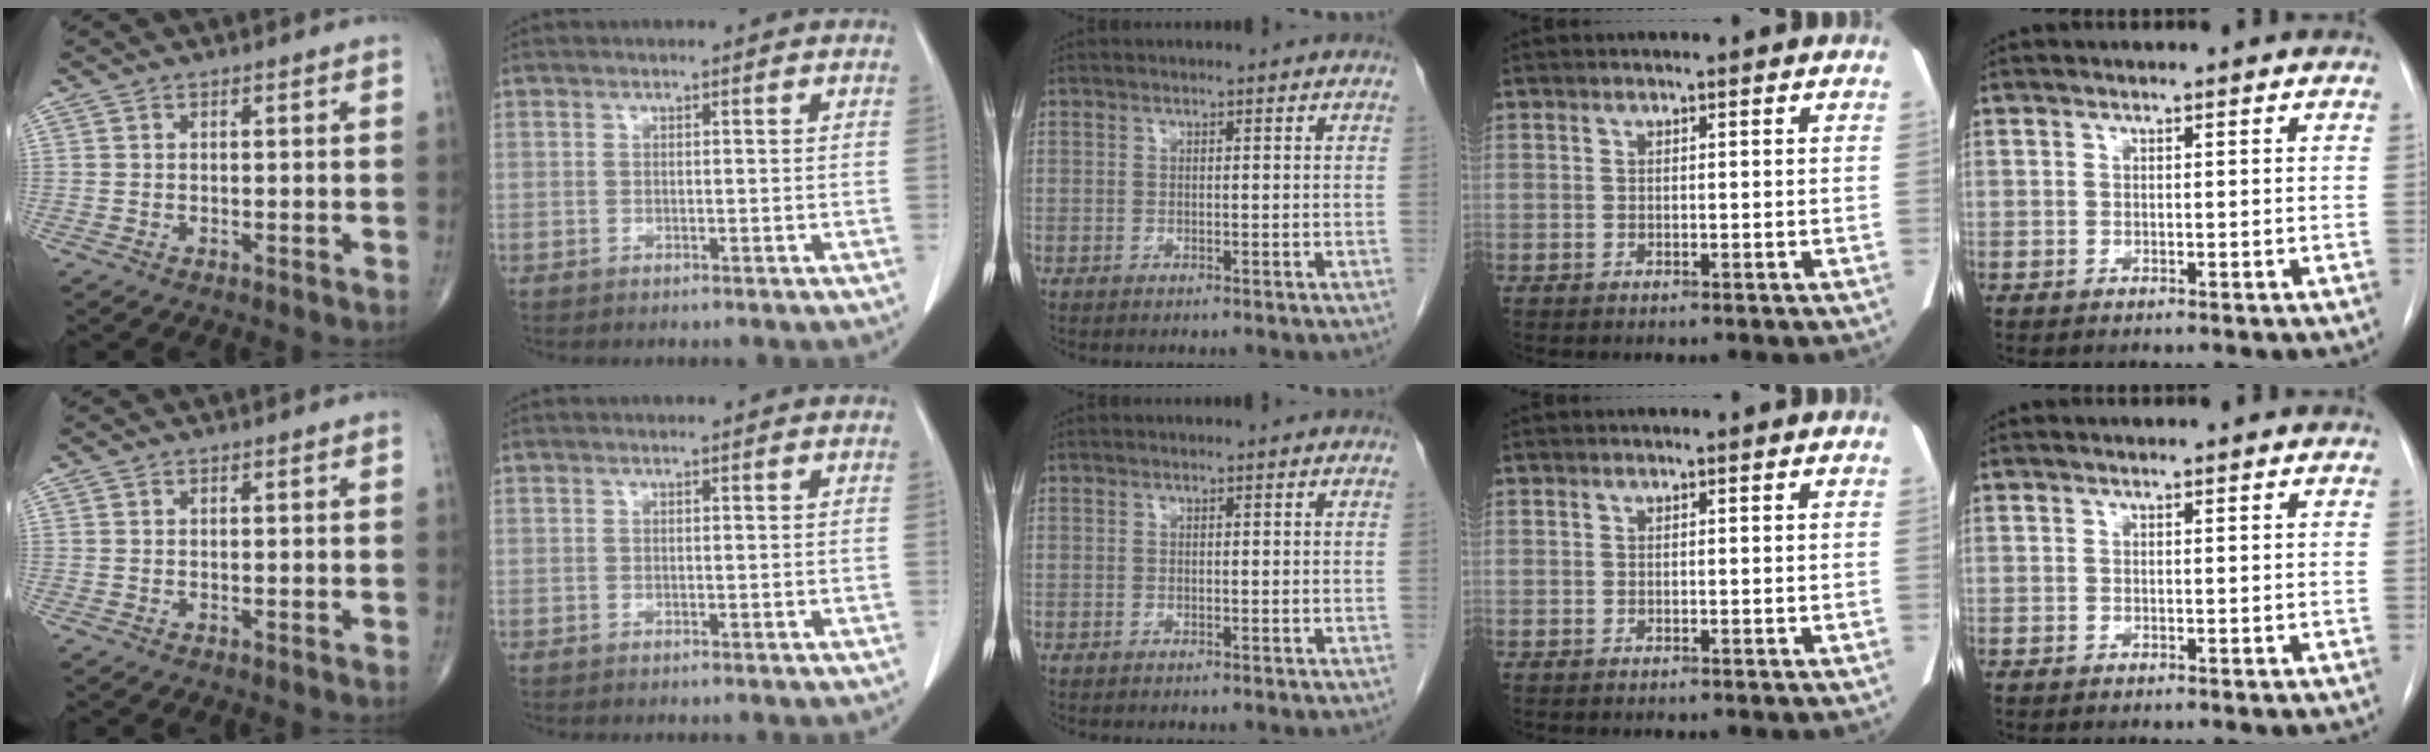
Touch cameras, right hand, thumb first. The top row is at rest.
{}